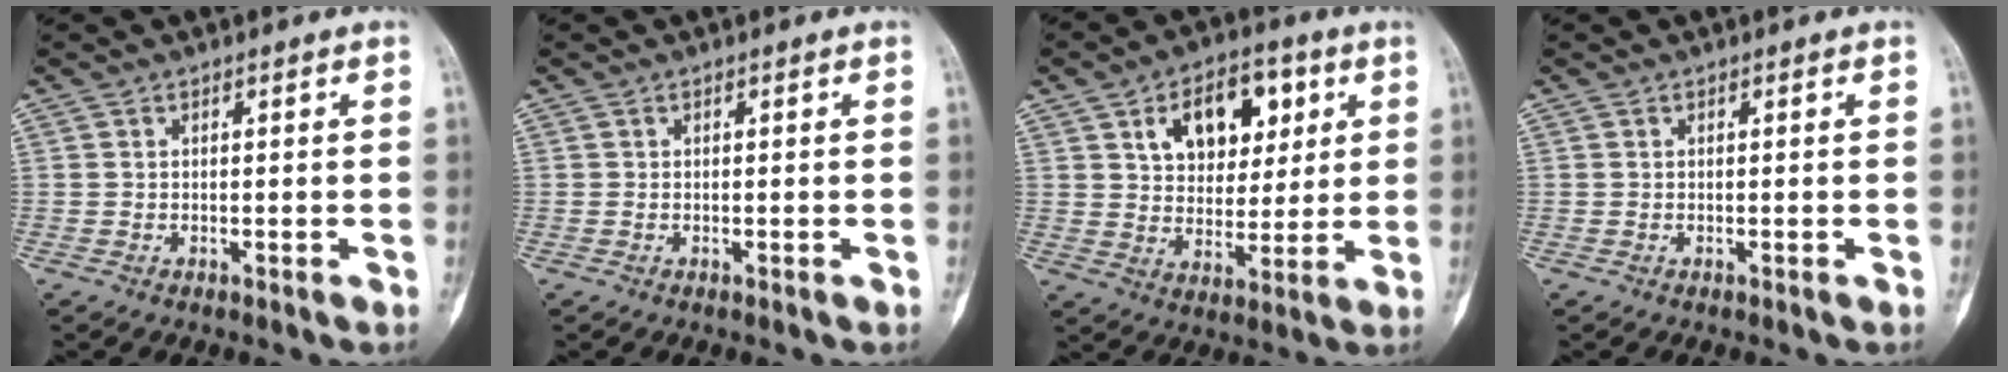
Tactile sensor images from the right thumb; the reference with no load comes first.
{"total": 0.0}
{"total": 14.1, "force": [5.4, 9.0, 9.4], "torque": [-0.089, -0.010, 0.086]}
{"total": 0.0}